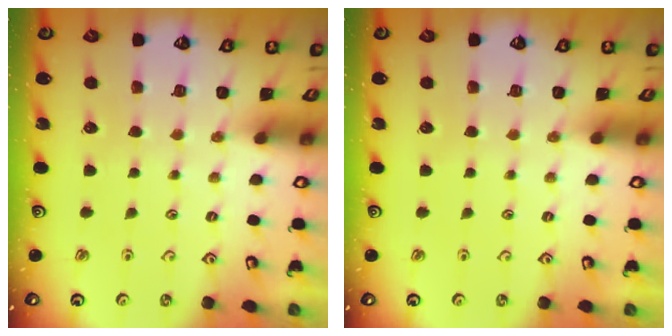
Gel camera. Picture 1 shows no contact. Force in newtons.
{"total": 0.0}